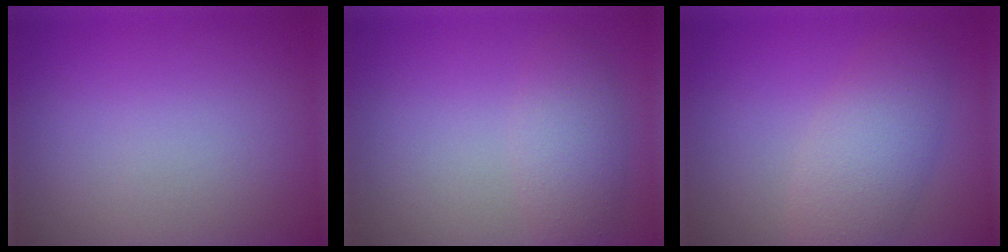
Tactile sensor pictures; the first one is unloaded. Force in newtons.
{"total": 2.7, "press": 2.7, "slide": 0.2}
{"total": 4.2, "press": 4.2, "slide": 0.1}